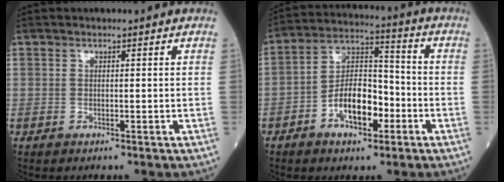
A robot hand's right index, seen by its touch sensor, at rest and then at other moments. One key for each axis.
{"total": 10.0, "fx": -4.1, "fy": 4.6, "fz": 7.9, "tx": -0.149, "ty": 0.021, "tz": -0.074}